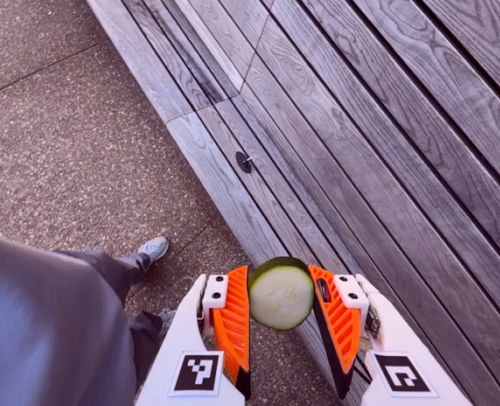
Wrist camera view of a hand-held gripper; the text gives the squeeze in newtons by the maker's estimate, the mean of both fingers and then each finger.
{"total": 12.5, "left": 13.0, "right": 11.9}